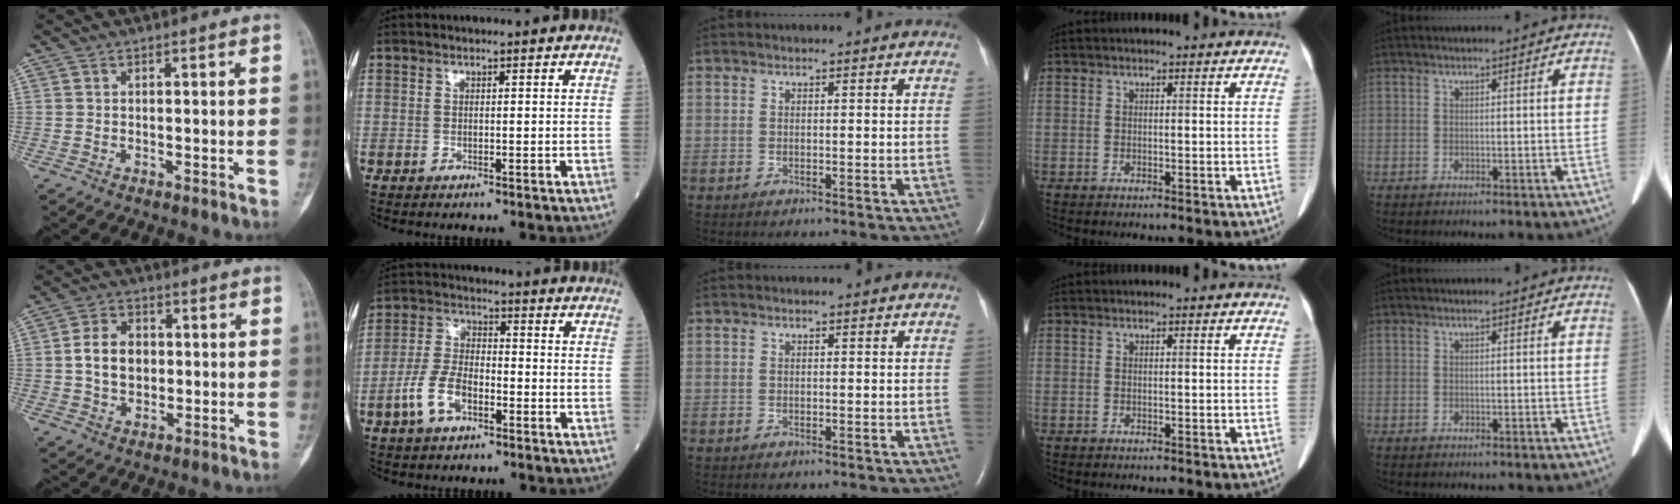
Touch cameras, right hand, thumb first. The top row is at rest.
{"thumb": {"total": 8.2, "force": [0.2, 6.1, 5.5], "torque": [-0.077, 0.008, 0.003]}, "index": {"total": 7.7, "force": [-3.4, 3.8, 5.8], "torque": [-0.129, 0.010, -0.069]}}